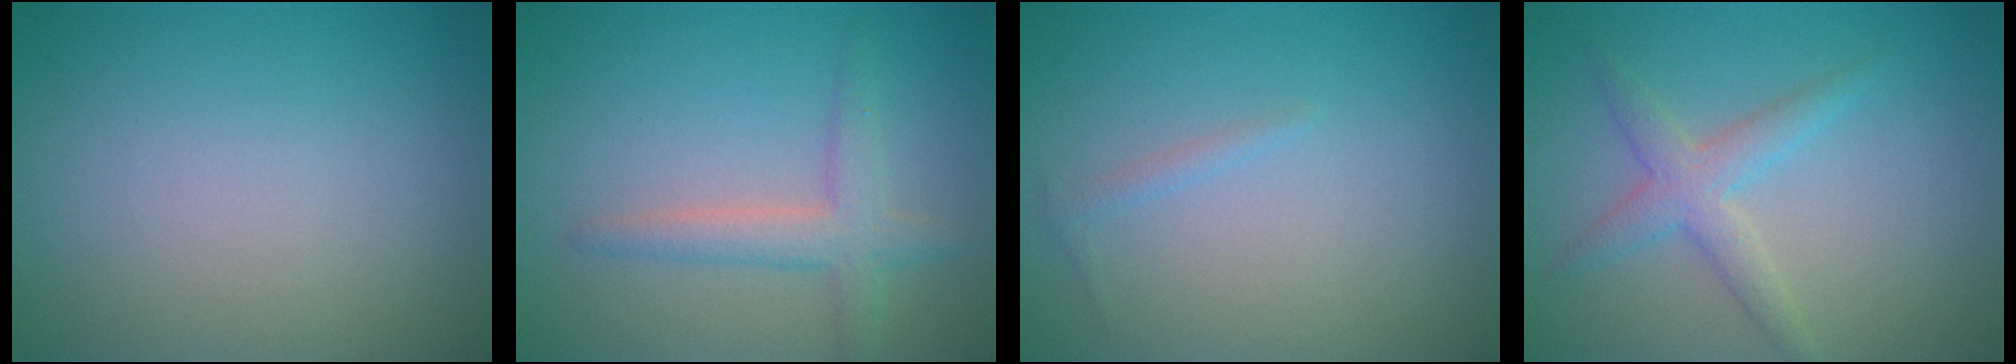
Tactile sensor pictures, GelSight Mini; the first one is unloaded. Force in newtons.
{"total": 3.0, "press": 3.0, "slide": 0.1}
{"total": 0.6, "press": 0.6, "slide": 0.1}
{"total": 2.8, "press": 2.8, "slide": 0.0}